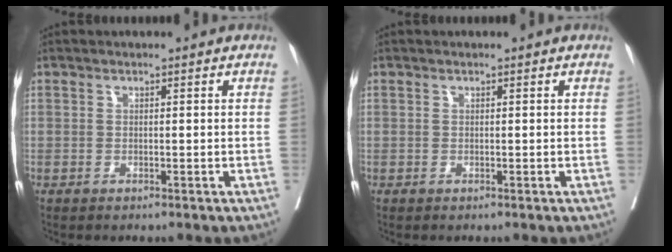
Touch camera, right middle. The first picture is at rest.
{"total": 0.0}